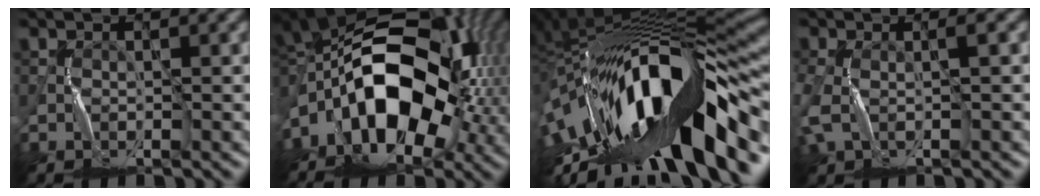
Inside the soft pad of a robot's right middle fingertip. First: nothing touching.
{"total": 13.4, "force": [-2.8, 8.0, 10.3], "torque": [-0.167, 0.027, -0.074]}
{"total": 17.2, "force": [-5.4, 6.1, 15.1], "torque": [-0.244, 0.034, -0.107]}
{"total": 3.7, "force": [-0.6, 2.0, 3.0], "torque": [-0.086, -0.007, -0.014]}